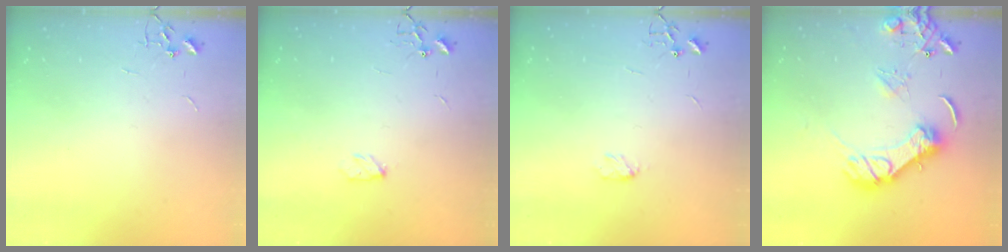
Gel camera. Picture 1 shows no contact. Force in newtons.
{"total": 3.9, "press": 3.8, "slide": 0.5}
{"total": 3.9, "press": 3.9, "slide": 0.4}
{"total": 14.4, "press": 14.3, "slide": 1.6}